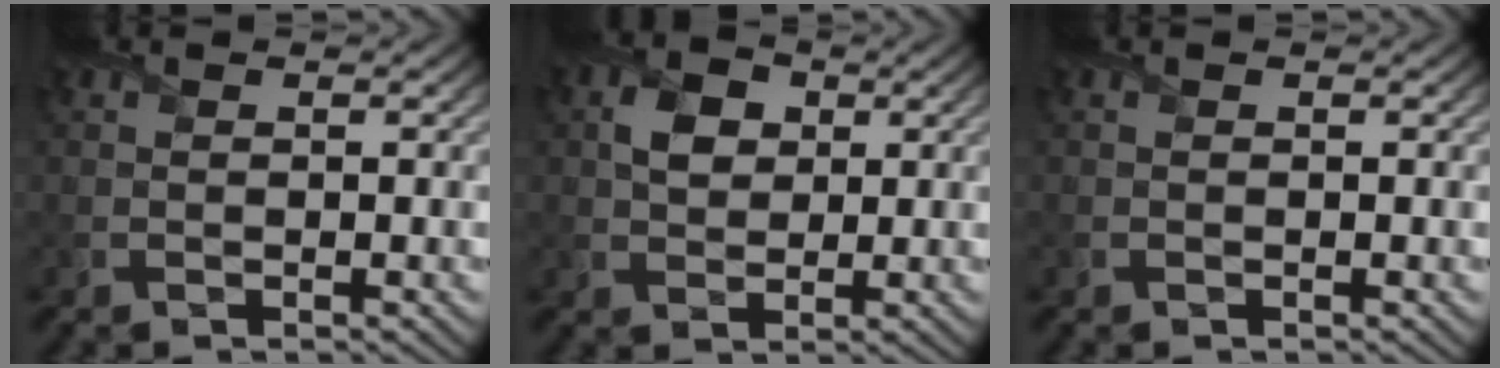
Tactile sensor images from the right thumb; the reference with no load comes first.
{"total": 4.1, "force": [1.0, 3.1, 2.4], "torque": [-0.055, 0.006, 0.013]}
{"total": 0.0}